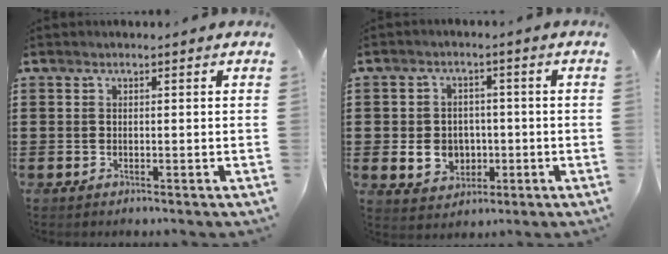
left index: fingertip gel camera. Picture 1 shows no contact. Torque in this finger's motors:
{"motor_torque": [0.96, -0.02, 0.23, 0.07]}